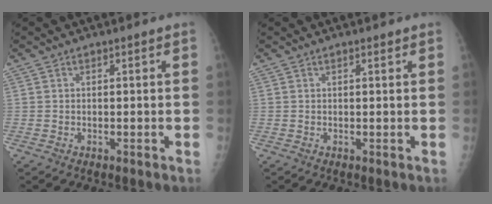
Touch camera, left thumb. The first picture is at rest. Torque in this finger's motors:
{"motor_torque": [-0.14, 0.03, -0.22, -0.09, 0.02]}